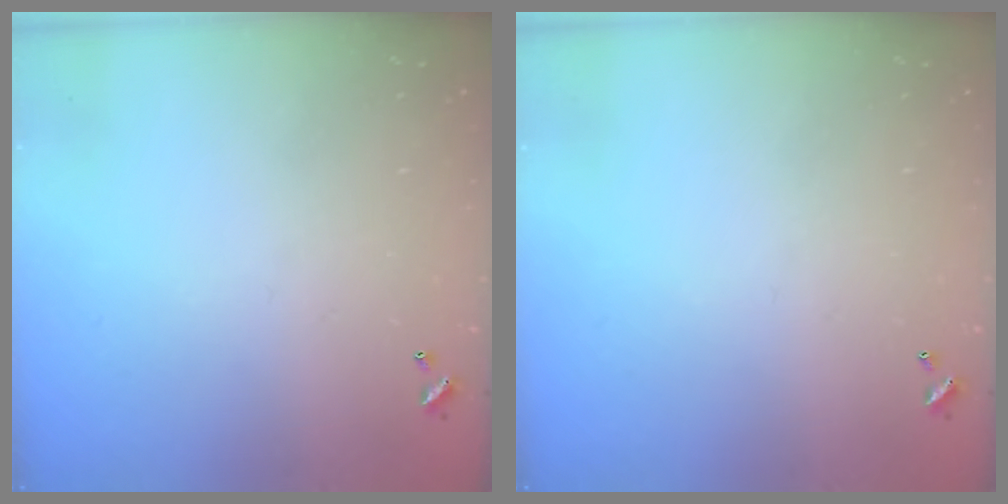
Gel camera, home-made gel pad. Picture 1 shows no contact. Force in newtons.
{"total": 0.0}